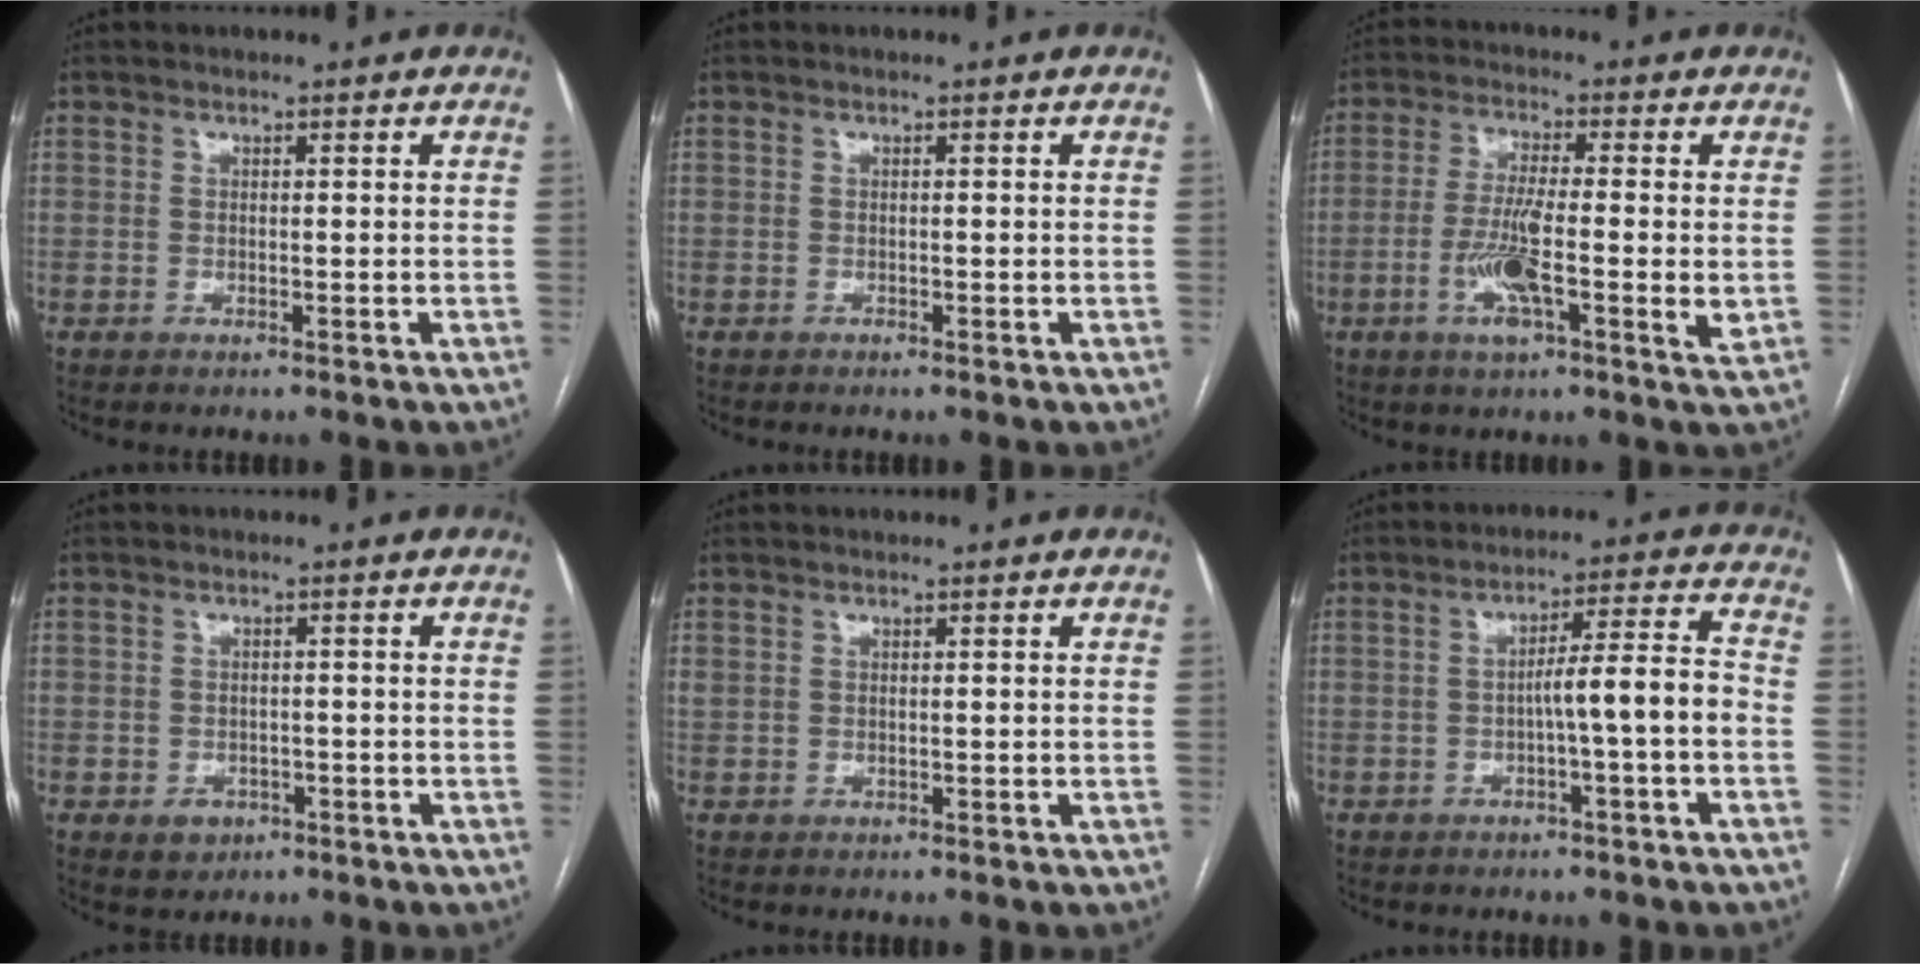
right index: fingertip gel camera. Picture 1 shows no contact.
{"total": 0.0}
{"total": 9.6, "force": [-1.8, 1.1, 9.4], "torque": [-0.174, -0.008, -0.040]}
{"total": 3.1, "force": [-1.3, 2.7, 1.0], "torque": [-0.009, 0.005, -0.008]}
{"total": 0.6, "force": [0.3, 0.4, 0.4], "torque": [-0.015, 0.011, 0.010]}
{"total": 6.7, "force": [-1.9, -0.4, 6.4], "torque": [-0.095, 0.021, -0.026]}